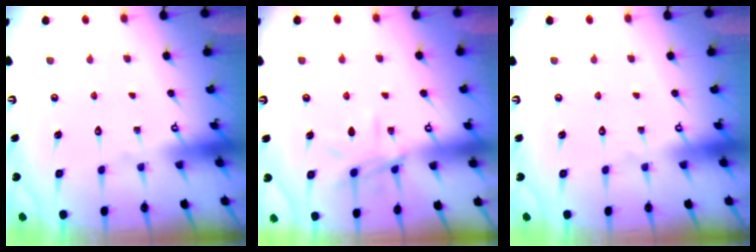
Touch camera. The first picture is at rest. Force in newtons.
{"total": 8.2, "press": 8.1, "slide": 0.7}
{"total": 0.0}